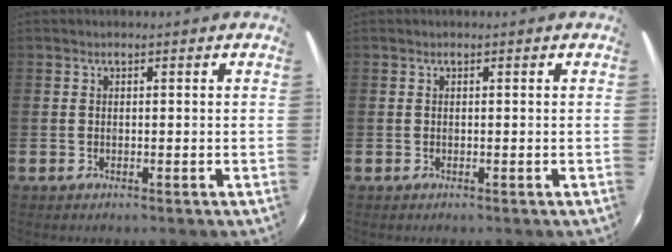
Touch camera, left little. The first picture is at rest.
{"total": 0.0}